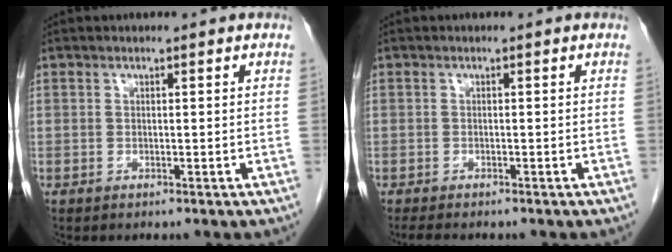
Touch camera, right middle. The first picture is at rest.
{"total": 3.0, "force": [-2.6, 0.6, 1.5], "torque": [-0.026, -0.009, -0.035]}